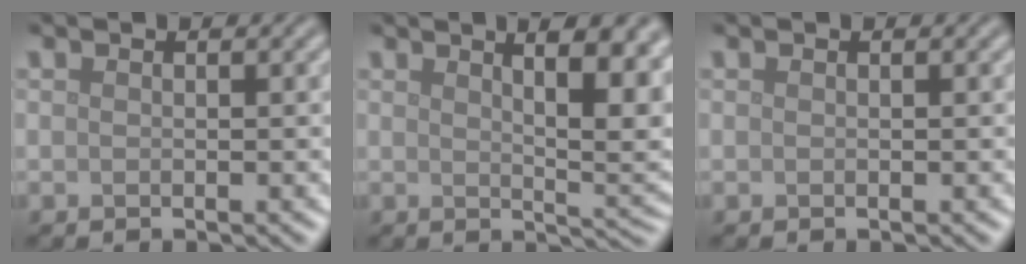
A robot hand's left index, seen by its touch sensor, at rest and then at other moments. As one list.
[{"total": 10.4, "force": [4.2, 3.8, 8.7], "torque": [-0.068, 0.024, 0.046]}, {"total": 0.0}]